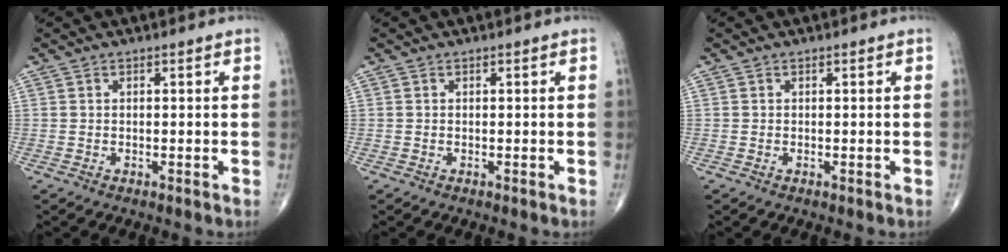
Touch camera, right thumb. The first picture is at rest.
{"total": 0.0}
{"total": 0.0}